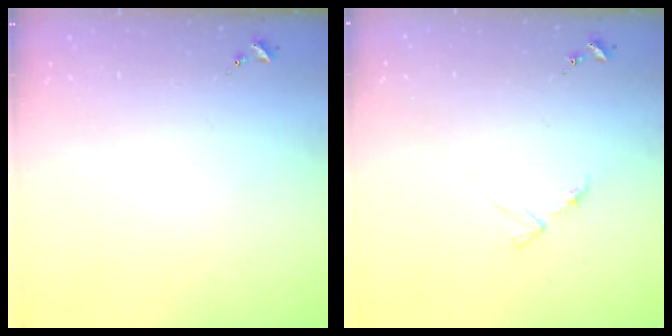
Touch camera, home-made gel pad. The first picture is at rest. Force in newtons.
{"total": 4.0, "press": 3.9, "slide": 0.4}